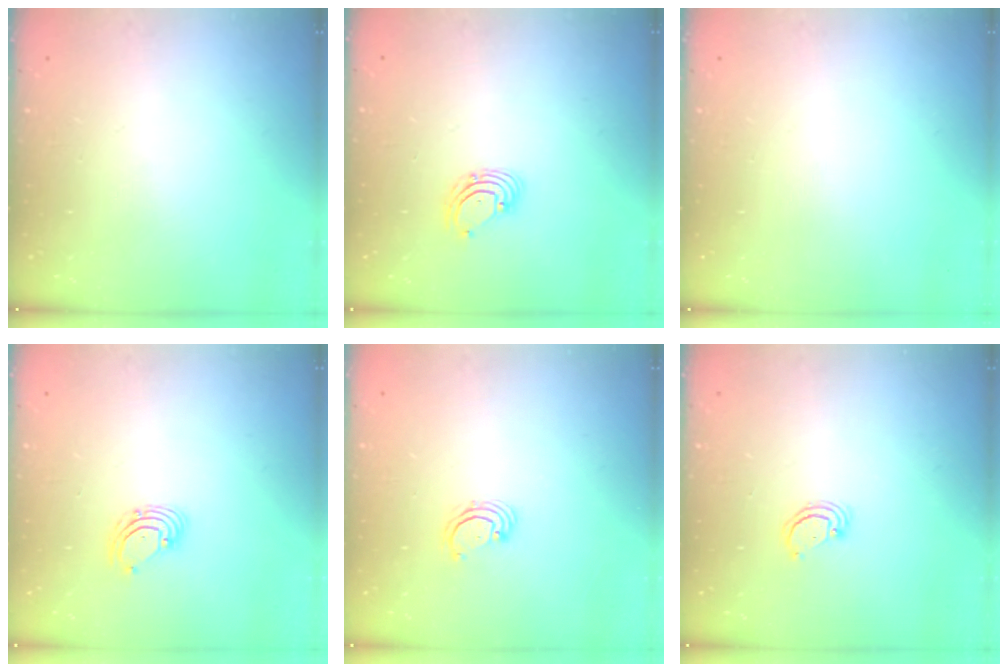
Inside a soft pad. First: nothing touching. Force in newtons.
{"total": 2.6, "press": 2.6, "slide": 0.1}
{"total": 0.0}
{"total": 2.6, "press": 2.6, "slide": 0.1}
{"total": 2.6, "press": 2.6, "slide": 0.3}
{"total": 2.4, "press": 2.4, "slide": 0.2}